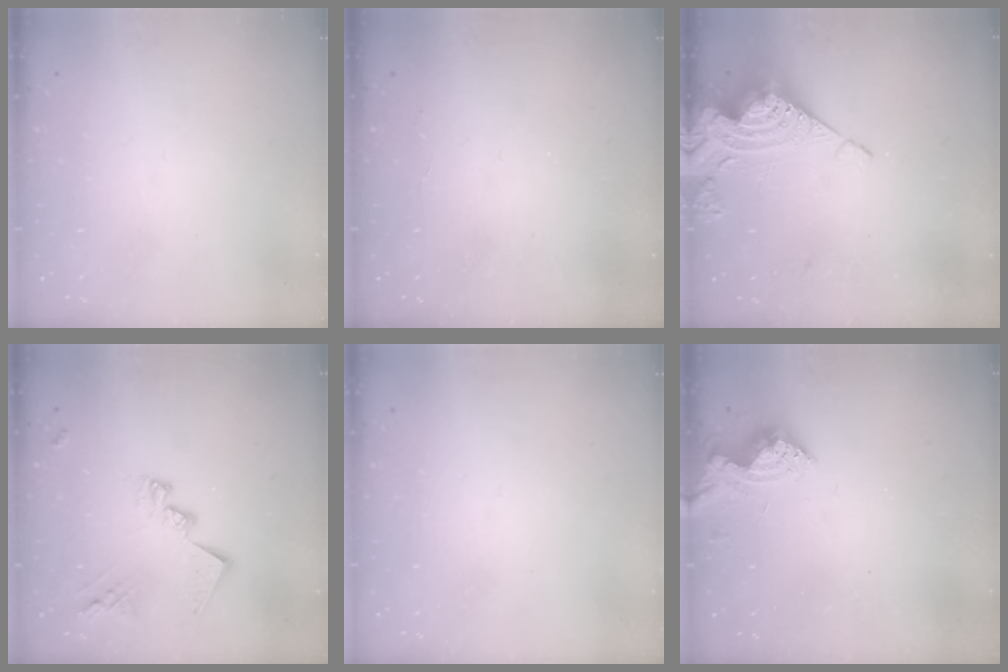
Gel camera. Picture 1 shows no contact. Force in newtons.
{"total": 2.1, "press": 2.0, "slide": 0.4}
{"total": 14.8, "press": 14.7, "slide": 1.7}
{"total": 15.5, "press": 15.4, "slide": 1.0}
{"total": 0.0}
{"total": 9.2, "press": 9.1, "slide": 0.6}